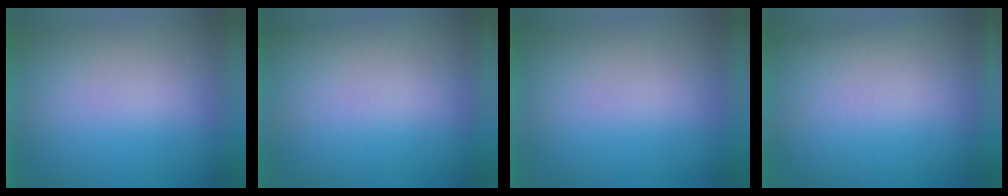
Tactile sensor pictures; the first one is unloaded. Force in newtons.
{"total": 2.9}
{"total": 1.4}
{"total": 2.9}